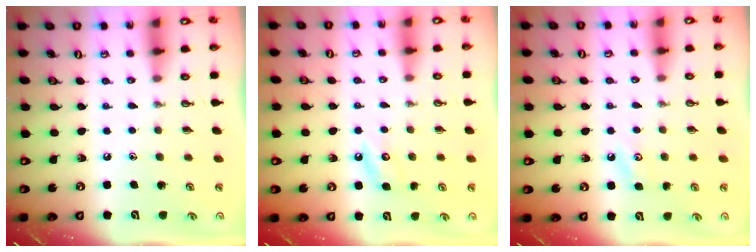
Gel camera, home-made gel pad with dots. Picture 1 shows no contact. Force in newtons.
{"total": 4.7, "press": 4.7, "slide": 0.7}
{"total": 3.7, "press": 3.7, "slide": 0.5}